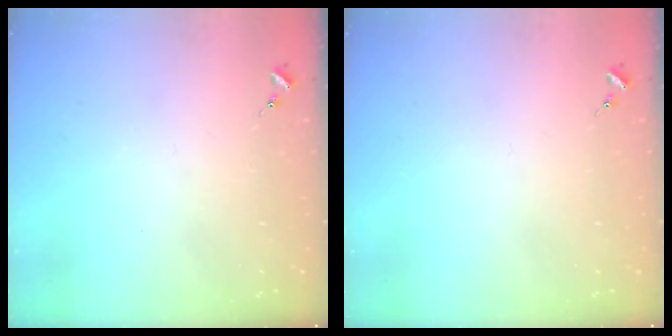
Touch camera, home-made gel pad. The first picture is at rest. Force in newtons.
{"total": 0.0}